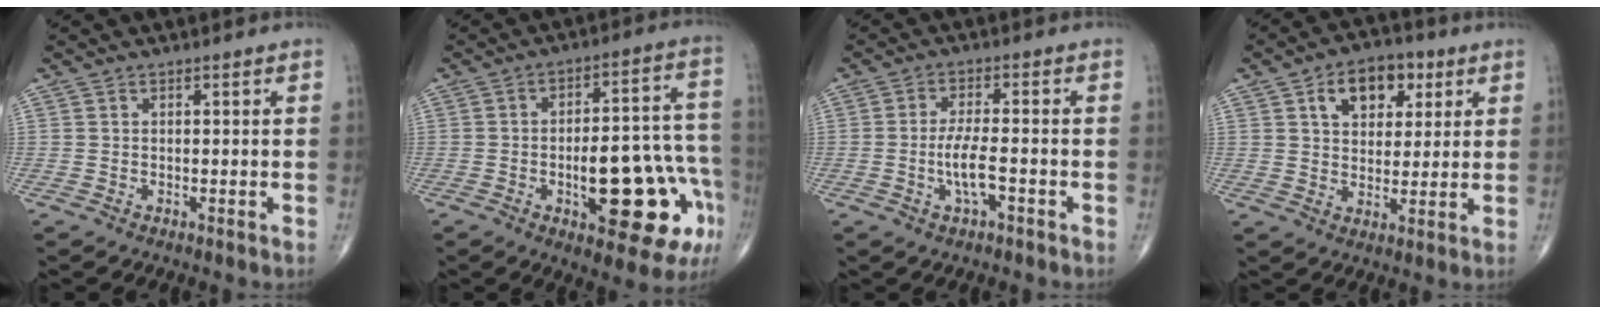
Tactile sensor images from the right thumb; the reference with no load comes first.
{"total": 20.6, "force": [-6.9, 8.1, 17.6], "torque": [-0.188, 0.051, -0.076]}
{"total": 5.3, "force": [-1.7, 1.5, 4.8], "torque": [-0.099, 0.010, -0.032]}
{"total": 10.6, "force": [4.4, 7.0, 6.8], "torque": [-0.066, -0.005, 0.065]}